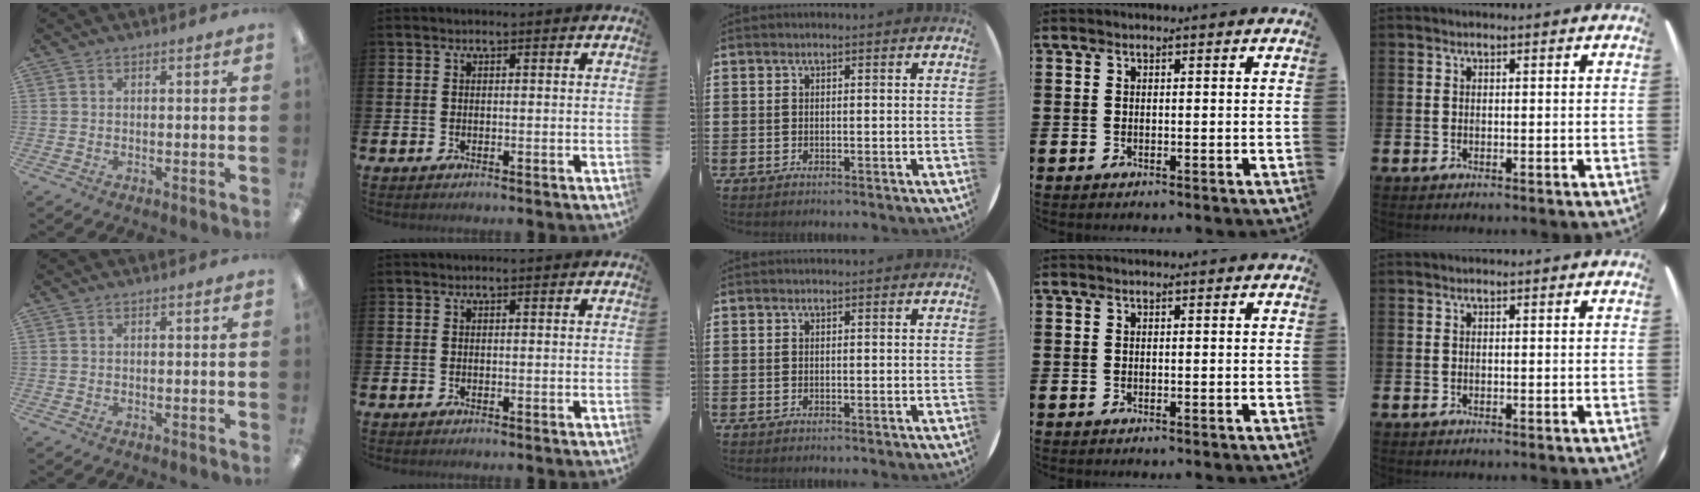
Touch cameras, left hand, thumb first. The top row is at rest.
{}